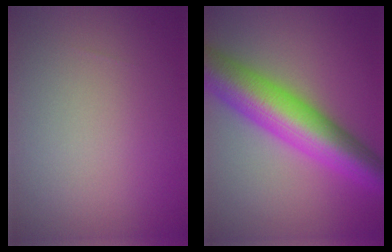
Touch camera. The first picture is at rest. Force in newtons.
{"total": 10.1, "press": 10.1, "slide": 0.3}